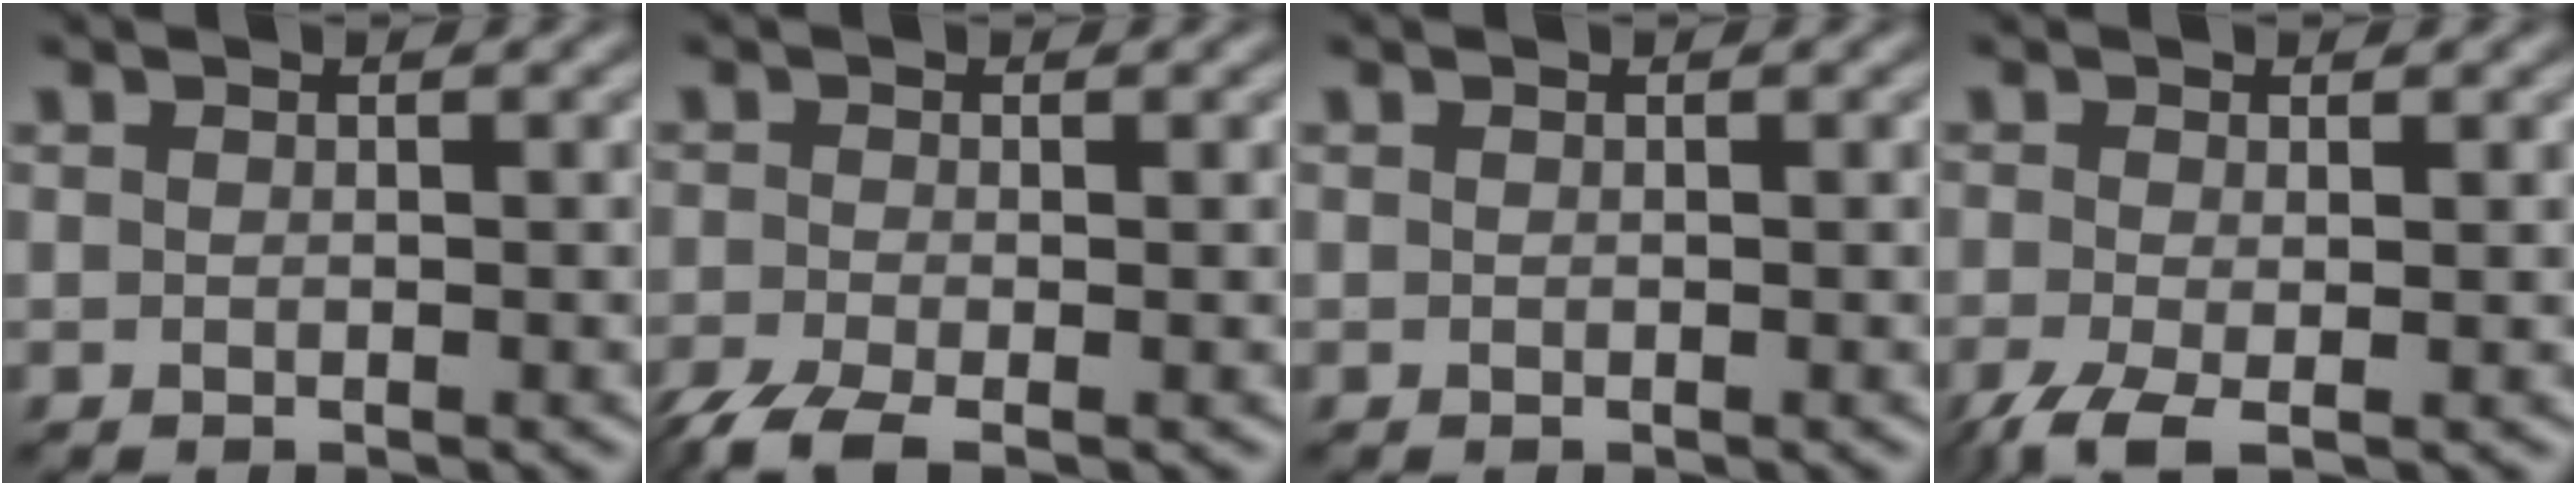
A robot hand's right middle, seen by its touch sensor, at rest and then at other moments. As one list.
[{"total": 4.1, "force": [-2.9, 1.1, 2.7], "torque": [-0.059, -0.013, -0.065]}, {"total": 0.0}, {"total": 3.2, "force": [-1.6, 0.9, 2.6], "torque": [-0.062, -0.008, -0.039]}]